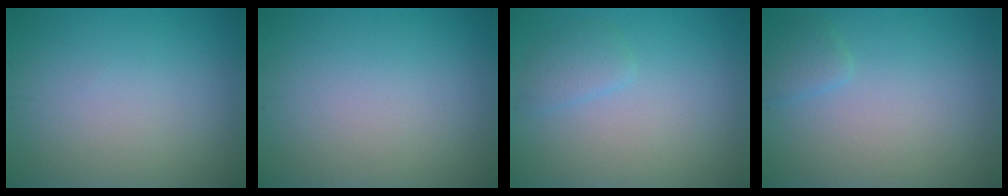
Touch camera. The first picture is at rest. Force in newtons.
{"total": 0.0}
{"total": 1.4, "press": 1.4, "slide": 0.2}
{"total": 1.2, "press": 1.2, "slide": 0.1}